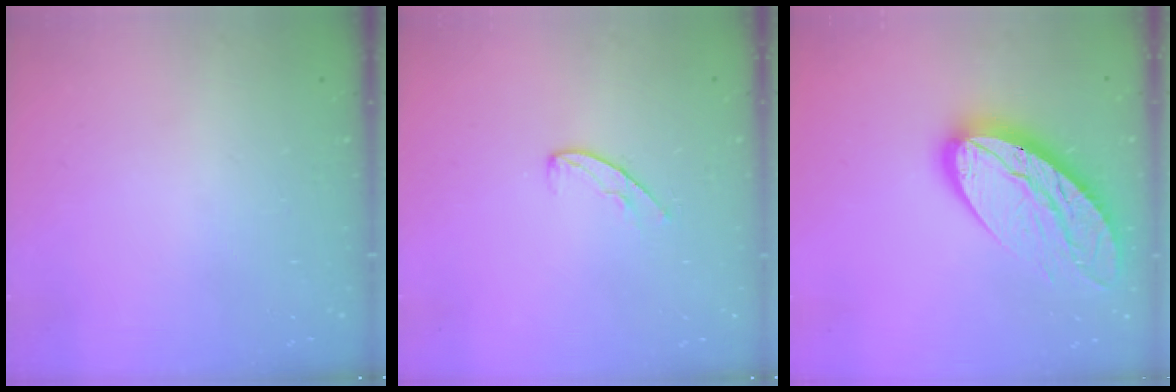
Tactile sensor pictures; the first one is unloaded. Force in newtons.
{"total": 6.4, "press": 6.4, "slide": 0.5}
{"total": 15.9, "press": 15.7, "slide": 2.2}